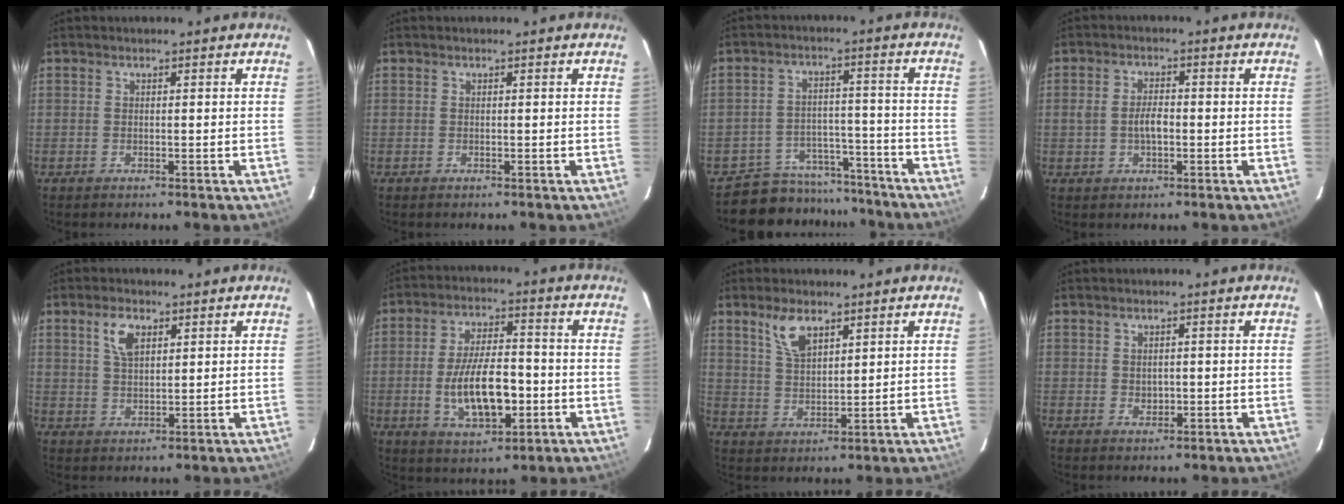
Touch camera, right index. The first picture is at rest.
{"total": 0.0}
{"total": 11.5, "force": [-10.1, 5.5, 0.2], "torque": [-0.016, 0.045, -0.139]}
{"total": 3.7, "force": [-0.5, 2.0, 3.1], "torque": [-0.058, 0.006, -0.006]}
{"total": 5.0, "force": [2.4, 2.6, 3.5], "torque": [-0.065, 0.009, 0.047]}
{"total": 12.7, "force": [-2.8, 5.4, 11.1], "torque": [-0.215, -0.004, -0.038]}
{"total": 6.2, "force": [3.9, 2.7, 3.9], "torque": [-0.073, 0.005, 0.081]}
{"total": 1.8, "force": [-0.1, 1.5, 0.9], "torque": [-0.012, 0.001, 0.003]}